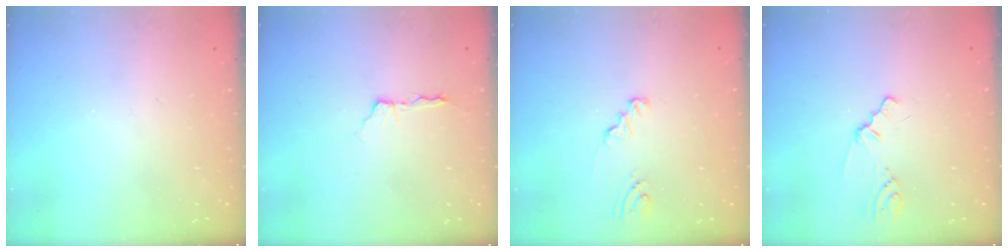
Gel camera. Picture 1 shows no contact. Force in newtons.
{"total": 3.7, "press": 3.7, "slide": 0.5}
{"total": 2.1, "press": 2.1, "slide": 0.2}
{"total": 0.7, "press": 0.7, "slide": 0.3}